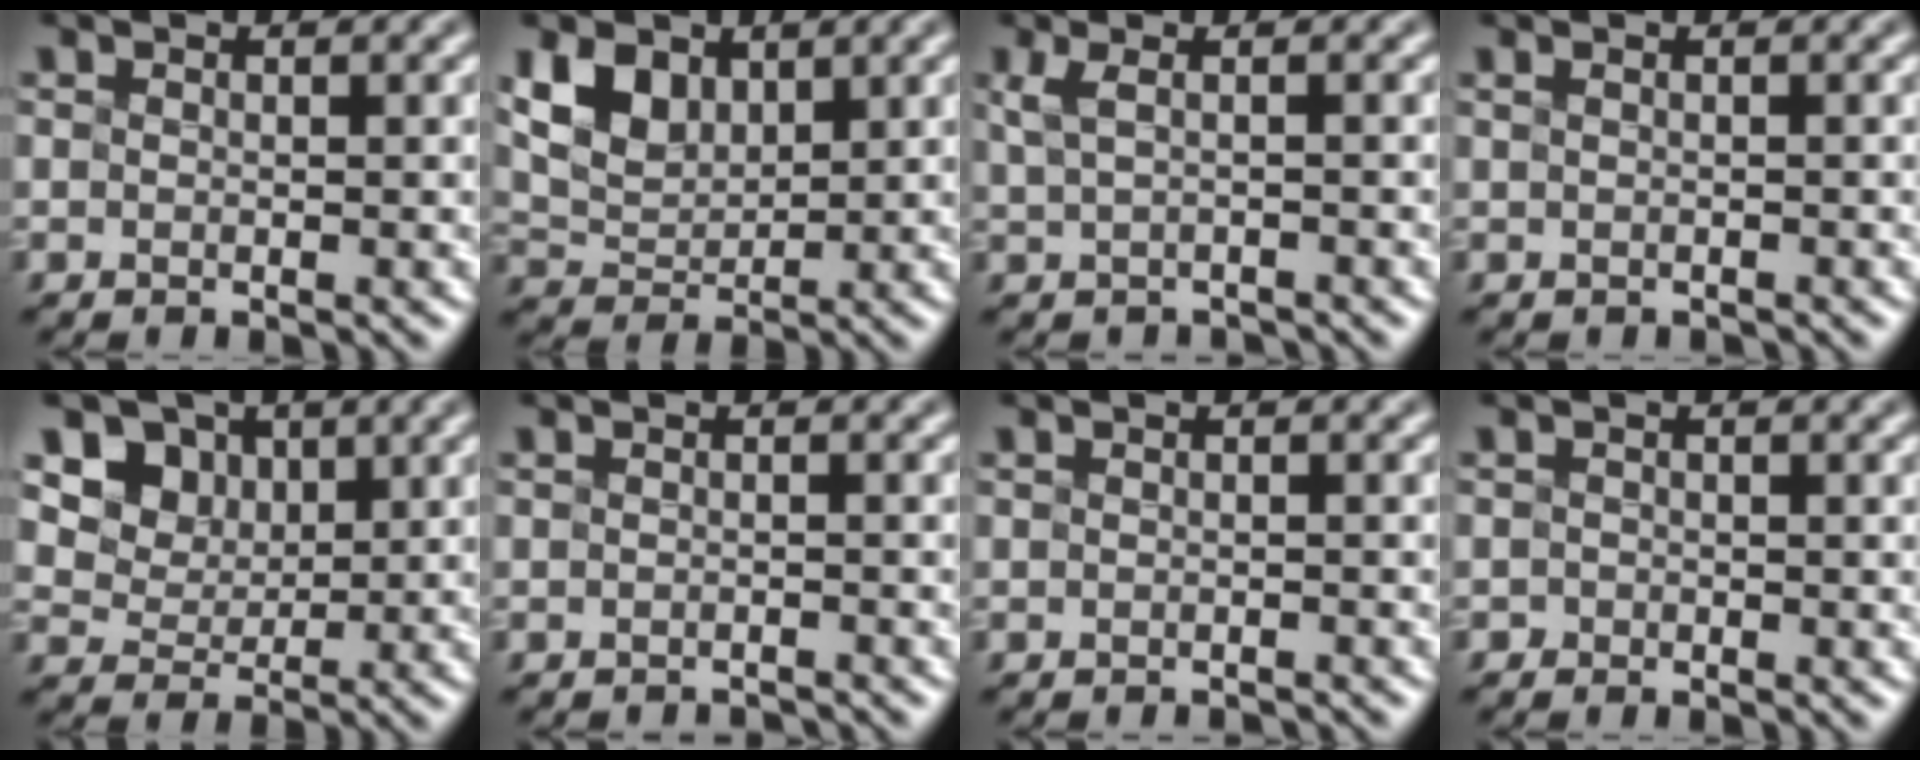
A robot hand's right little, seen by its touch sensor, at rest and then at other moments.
{"total": 3.4, "force": [1.9, 2.2, 1.7], "torque": [-0.046, -0.003, 0.049]}
{"total": 1.6, "force": [0.3, 0.4, 1.5], "torque": [-0.030, -0.005, 0.012]}
{"total": 0.6, "force": [0.0, 0.2, 0.5], "torque": [-0.004, -0.003, -0.007]}
{"total": 7.1, "force": [4.1, 5.2, 2.4], "torque": [-0.058, 0.000, 0.081]}
{"total": 1.8, "force": [-1.8, 0.0, 0.5], "torque": [0.004, -0.012, -0.025]}
{"total": 1.2, "force": [-1.1, 0.1, 0.5], "torque": [0.004, -0.009, -0.020]}
{"total": 0.9, "force": [-0.6, -0.3, -0.6], "torque": [0.007, -0.004, 0.000]}